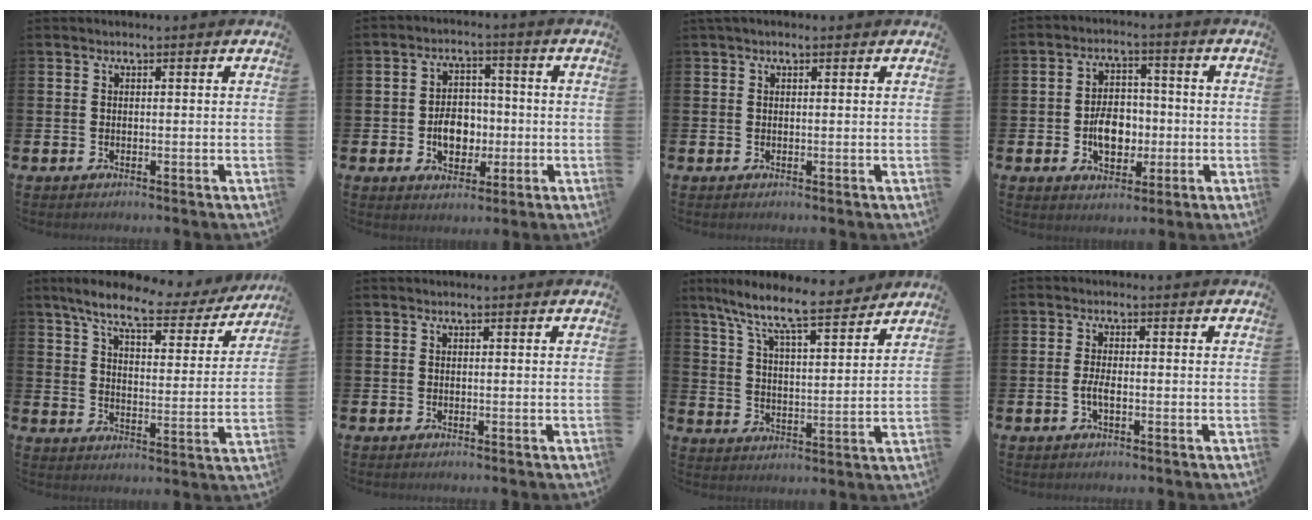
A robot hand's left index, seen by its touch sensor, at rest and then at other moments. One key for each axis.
{"total": 5.6, "fx": -1.0, "fy": 4.2, "fz": 3.5, "tx": -0.046, "ty": 0.002, "tz": -0.025}
{"total": 0.7, "fx": 0.5, "fy": 0.3, "fz": 0.4, "tx": 0.001, "ty": 0.001, "tz": 0.005}
{"total": 6.0, "fx": -1.1, "fy": 4.3, "fz": 4.1, "tx": -0.062, "ty": 0.006, "tz": -0.025}
{"total": 8.1, "fx": 6.8, "fy": 1.8, "fz": 4.0, "tx": -0.095, "ty": -0.039, "tz": 0.111}
{"total": 0.0}
{"total": 9.3, "fx": 8.3, "fy": 1.1, "fz": 4.0, "tx": -0.109, "ty": -0.056, "tz": 0.142}
{"total": 2.1, "fx": -0.7, "fy": 0.8, "fz": 1.9, "tx": -0.033, "ty": 0.002, "tz": -0.015}